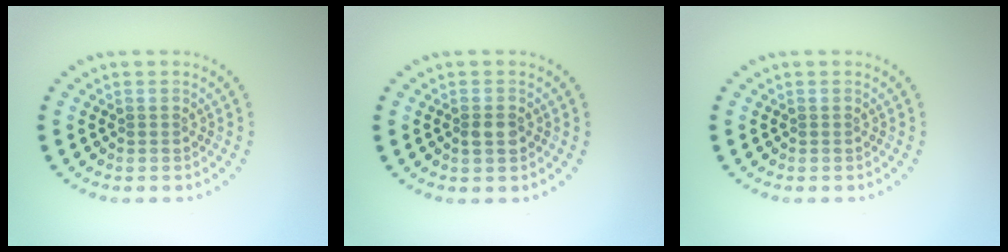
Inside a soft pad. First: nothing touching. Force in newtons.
{"total": 1.6, "press": 1.5, "slide": 0.3}
{"total": 0.0}